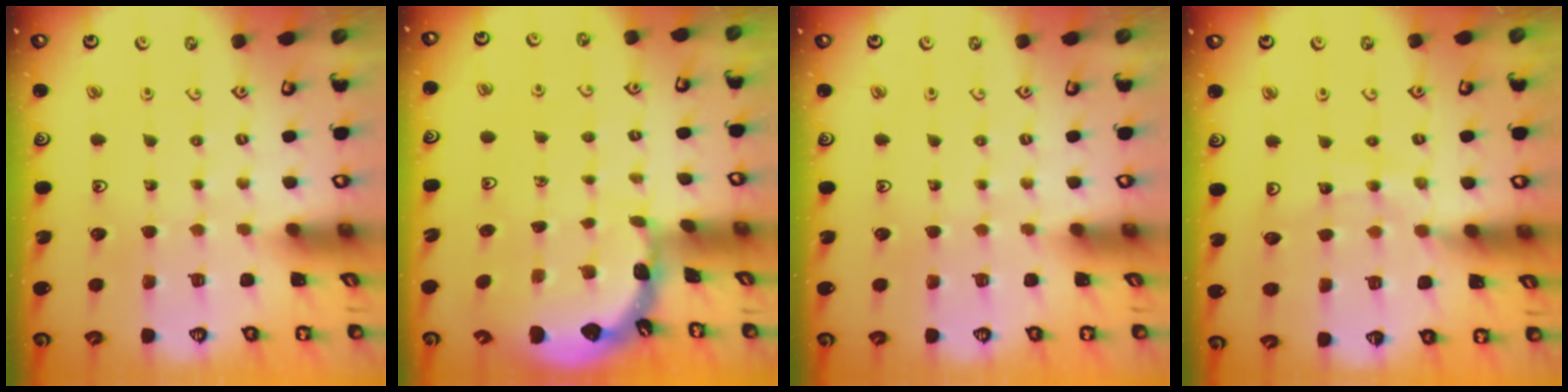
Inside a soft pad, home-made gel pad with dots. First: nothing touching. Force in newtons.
{"total": 1.6, "press": 1.6, "slide": 0.2}
{"total": 0.0}
{"total": 10.7, "press": 10.7, "slide": 1.3}